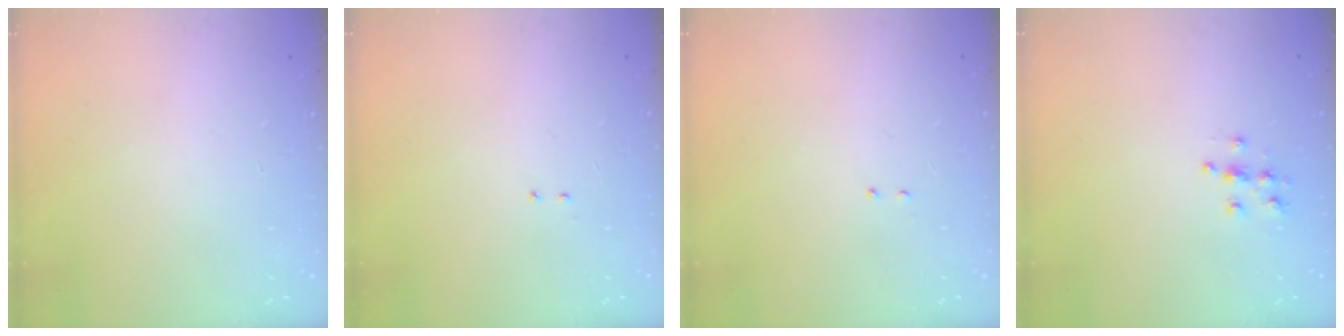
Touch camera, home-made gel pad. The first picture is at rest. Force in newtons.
{"total": 2.0, "press": 2.0, "slide": 0.4}
{"total": 2.1, "press": 2.0, "slide": 0.6}
{"total": 6.4, "press": 6.4, "slide": 0.3}